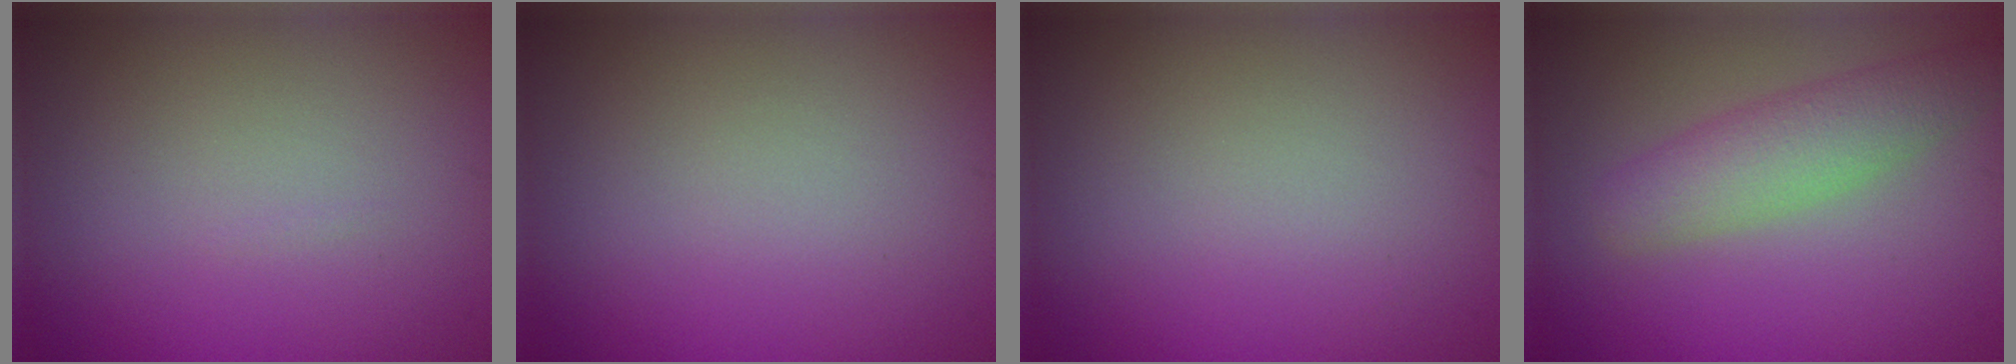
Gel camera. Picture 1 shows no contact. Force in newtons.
{"total": 0.0}
{"total": 0.0}
{"total": 4.1, "press": 4.1, "slide": 0.3}